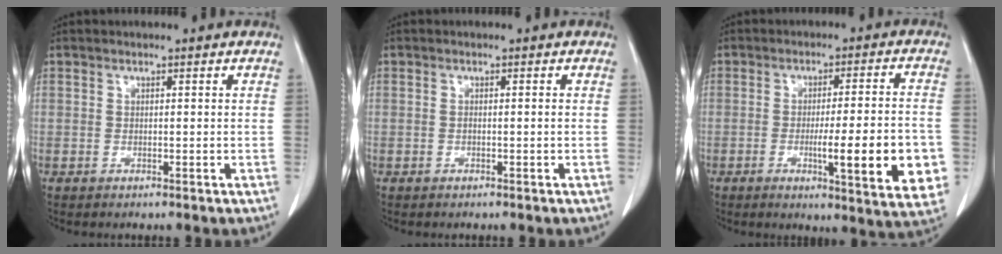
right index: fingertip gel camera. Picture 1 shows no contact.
{"total": 0.6, "force": [-0.1, 0.0, 0.6], "torque": [-0.012, 0.000, 0.000]}
{"total": 14.1, "force": [-3.5, 1.4, 13.6], "torque": [-0.148, -0.009, -0.040]}